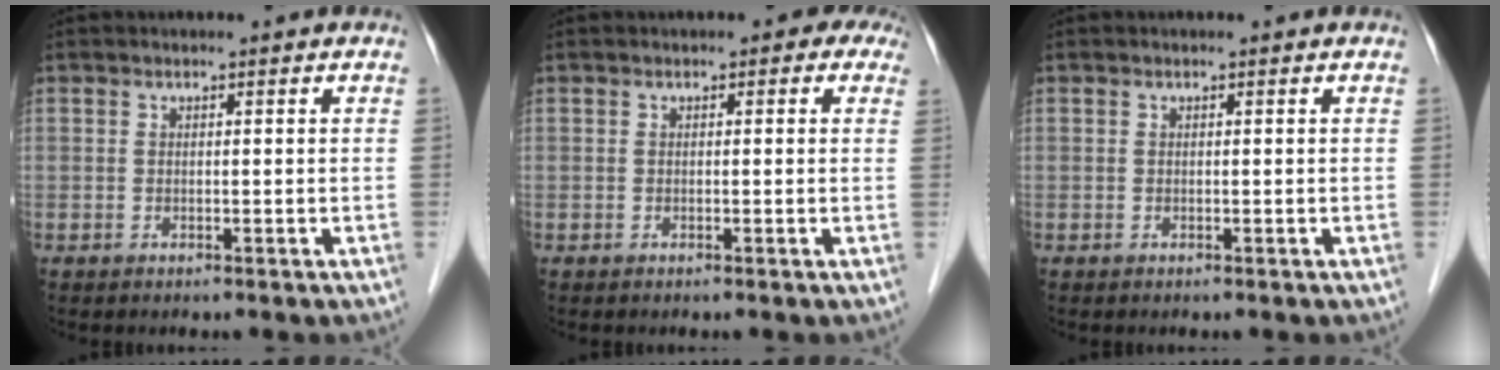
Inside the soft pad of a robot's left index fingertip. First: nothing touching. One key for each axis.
{"total": 2.1, "fx": 0.9, "fy": 1.4, "fz": 1.3, "tx": 0.000, "ty": 0.010, "tz": 0.001}
{"total": 0.0}